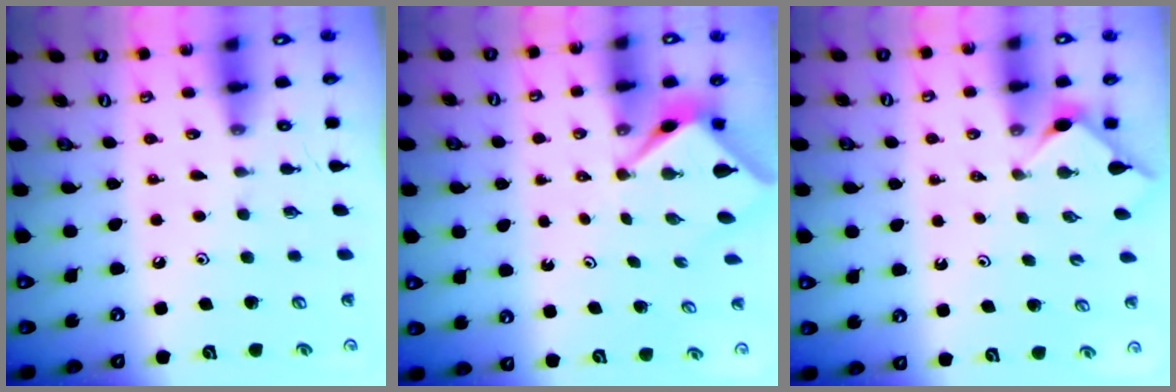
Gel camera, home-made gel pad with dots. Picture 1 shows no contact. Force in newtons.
{"total": 2.6, "press": 2.6, "slide": 0.1}
{"total": 3.2, "press": 3.2, "slide": 0.5}